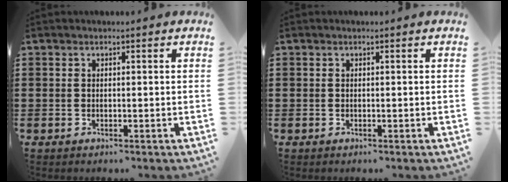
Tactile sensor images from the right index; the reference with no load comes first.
{"total": 0.0}